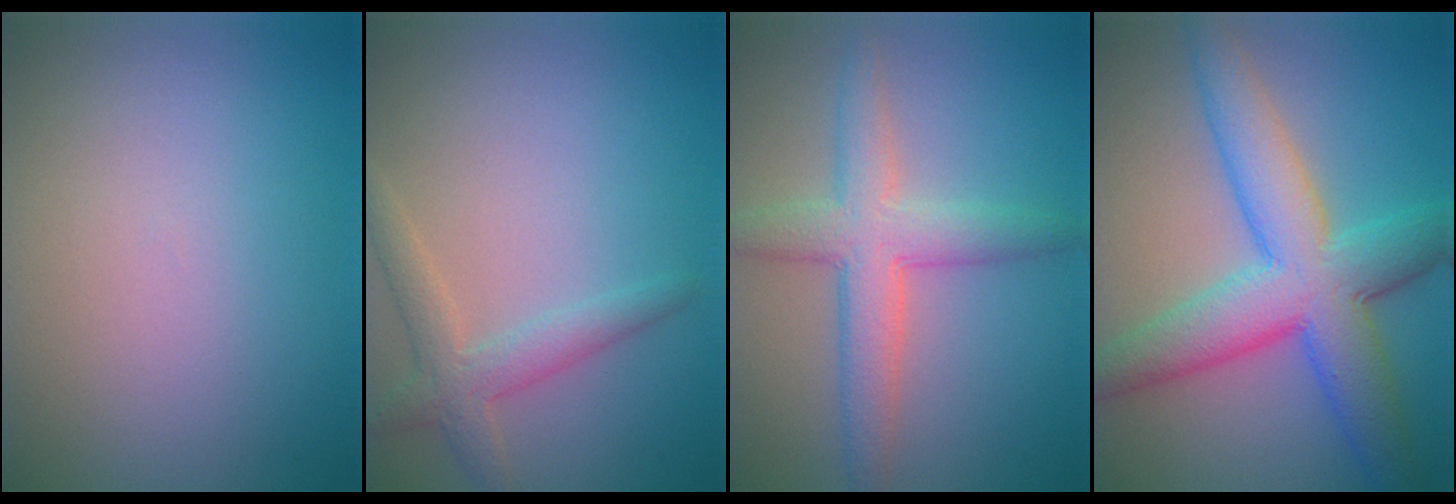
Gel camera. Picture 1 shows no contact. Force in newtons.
{"total": 2.8, "press": 2.8, "slide": 0.2}
{"total": 4.6, "press": 4.6, "slide": 0.2}
{"total": 8.7, "press": 8.7, "slide": 0.1}